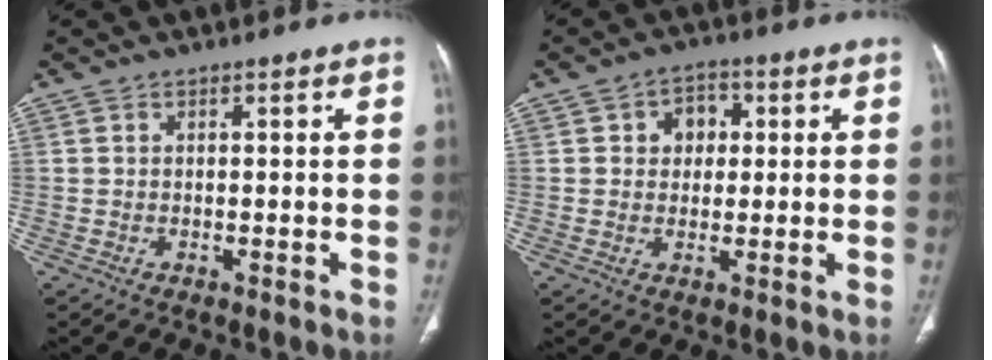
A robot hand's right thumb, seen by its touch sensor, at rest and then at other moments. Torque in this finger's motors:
{"motor_torque": [-0.25, 0.31, -0.26, 0.30, 0.10]}